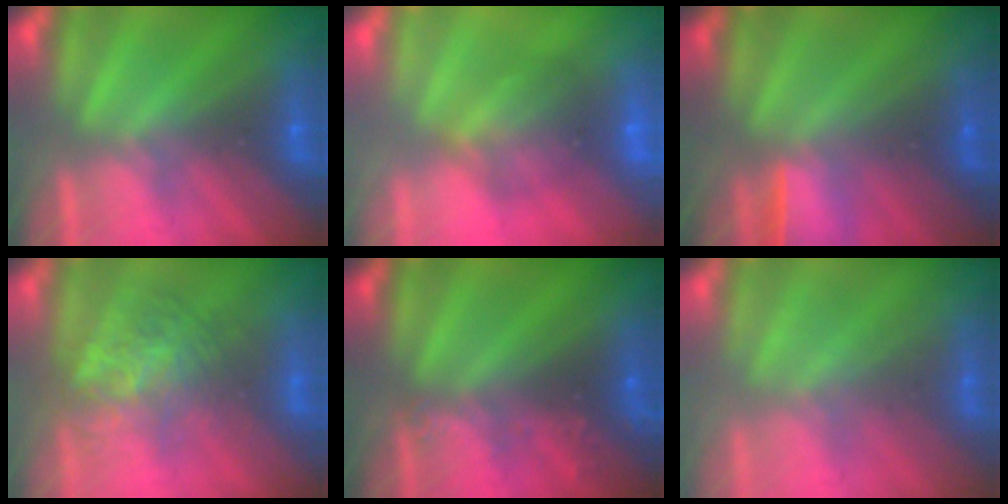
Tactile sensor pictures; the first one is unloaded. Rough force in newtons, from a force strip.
{"total": 7.6}
{"total": 1.6}
{"total": 3.6}
{"total": 2.4}
{"total": 2.1}